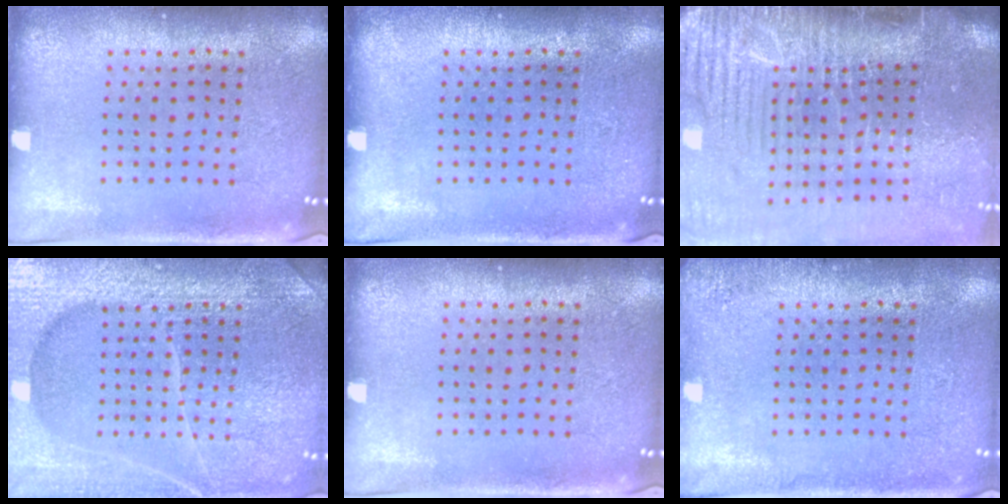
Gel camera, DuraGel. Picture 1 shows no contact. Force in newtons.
{"total": 0.0}
{"total": 4.8, "press": 4.0, "slide": 2.7}
{"total": 5.9, "press": 5.9, "slide": 0.7}
{"total": 0.0}
{"total": 1.4, "press": 1.4, "slide": 0.2}